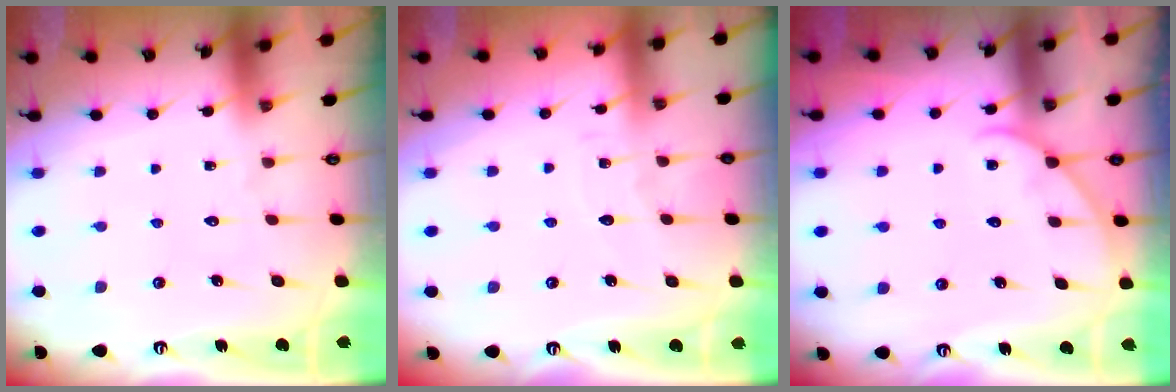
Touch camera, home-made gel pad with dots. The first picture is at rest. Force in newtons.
{"total": 2.1, "press": 2.1, "slide": 0.2}
{"total": 2.8, "press": 2.8, "slide": 0.3}